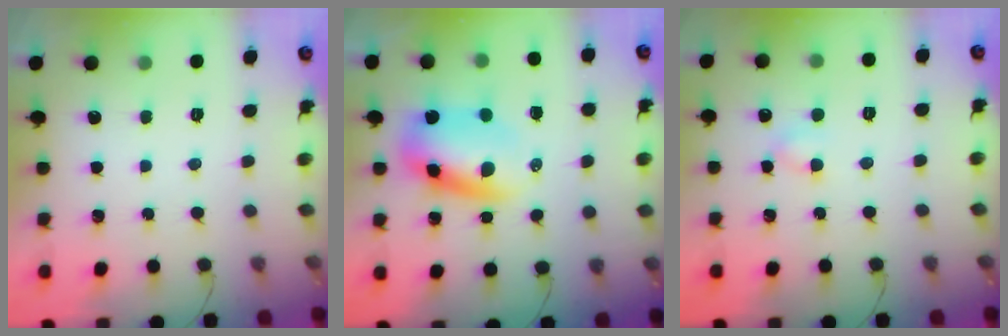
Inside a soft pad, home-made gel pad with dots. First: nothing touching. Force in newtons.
{"total": 9.9, "press": 9.6, "slide": 2.7}
{"total": 3.0, "press": 2.8, "slide": 1.1}